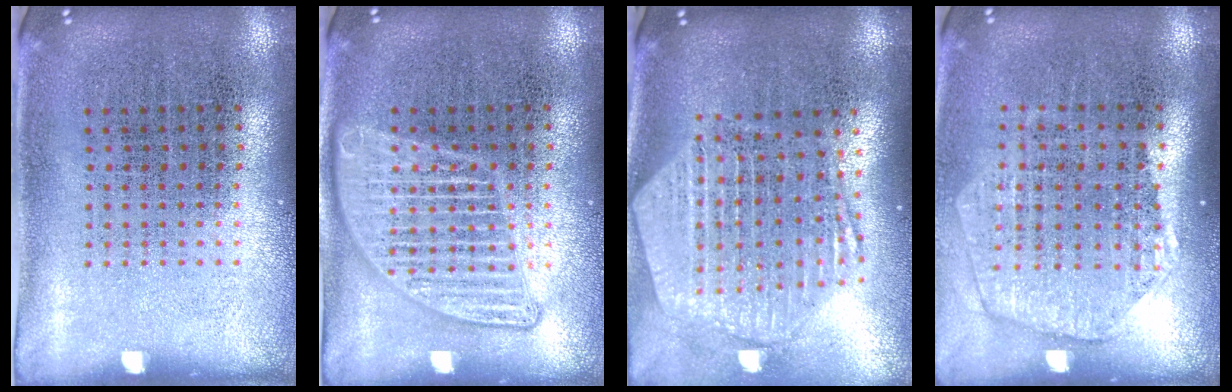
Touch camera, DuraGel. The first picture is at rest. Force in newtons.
{"total": 2.8, "press": 2.8, "slide": 0.3}
{"total": 2.6, "press": 2.1, "slide": 1.5}
{"total": 1.8, "press": 1.7, "slide": 0.8}